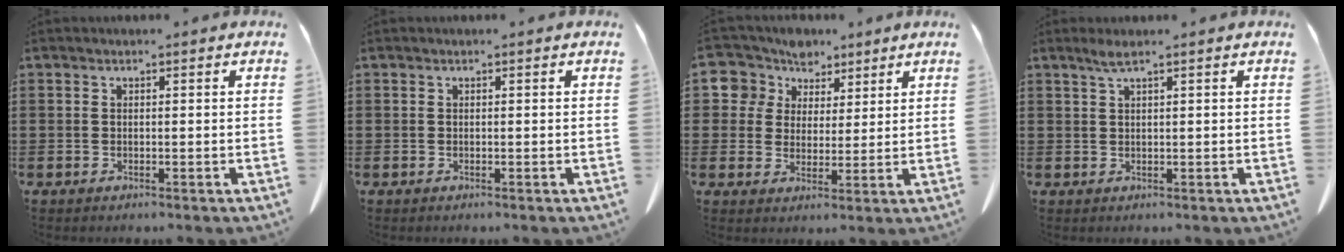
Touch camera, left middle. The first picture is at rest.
{"total": 0.0}
{"total": 6.7, "force": [4.5, 5.0, 0.4], "torque": [-0.052, -0.012, 0.082]}
{"total": 1.7, "force": [1.0, -0.1, 1.3], "torque": [-0.028, -0.001, 0.019]}